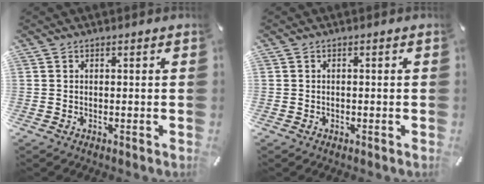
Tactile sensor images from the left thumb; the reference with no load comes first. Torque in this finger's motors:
{"motor_torque": [-0.09, -0.09, -0.24, 0.51, 0.00]}